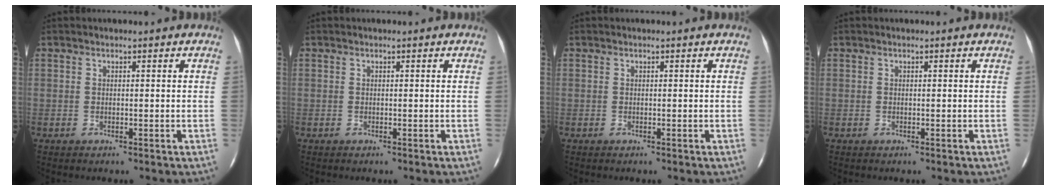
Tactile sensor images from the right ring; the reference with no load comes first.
{"total": 0.0}
{"total": 0.0}
{"total": 0.0}